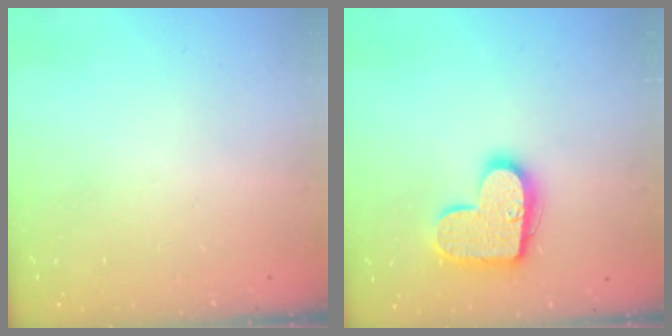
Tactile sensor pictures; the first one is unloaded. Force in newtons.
{"total": 14.4, "press": 14.4, "slide": 0.7}